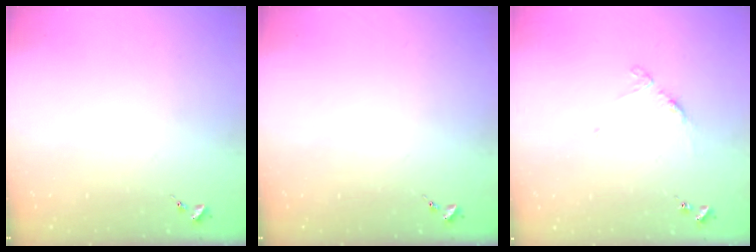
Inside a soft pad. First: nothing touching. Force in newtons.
{"total": 0.0}
{"total": 4.7, "press": 4.6, "slide": 0.5}